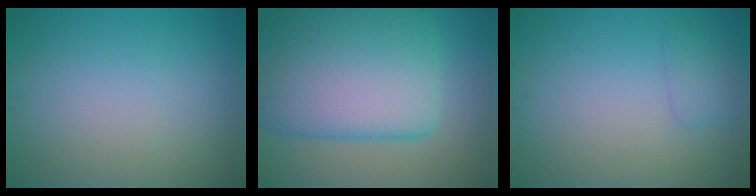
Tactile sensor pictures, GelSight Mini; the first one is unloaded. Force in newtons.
{"total": 11.7, "press": 11.6, "slide": 0.8}
{"total": 1.4, "press": 1.4, "slide": 0.1}